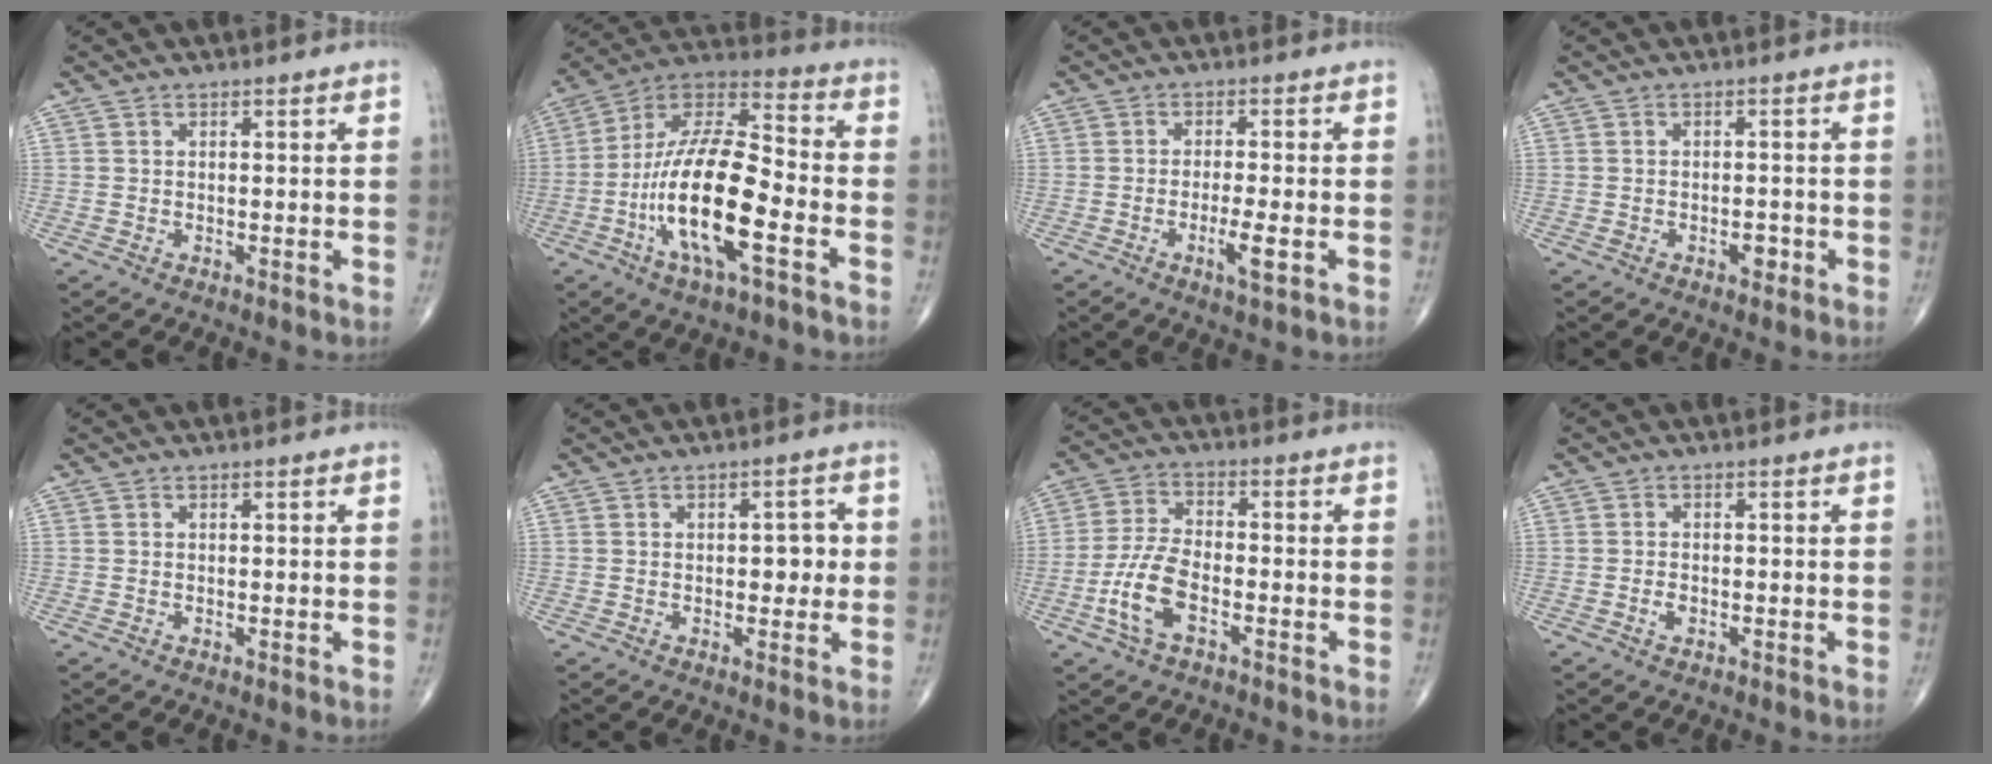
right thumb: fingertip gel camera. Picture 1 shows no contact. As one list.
[{"total": 19.9, "force": [-6.3, 6.7, 17.7], "torque": [-0.336, 0.043, -0.115]}, {"total": 4.6, "force": [-1.7, 0.8, 4.2], "torque": [-0.078, -0.003, -0.031]}, {"total": 2.2, "force": [-1.0, 1.3, 1.6], "torque": [-0.018, 0.009, -0.012]}, {"total": 0.0}, {"total": 4.0, "force": [0.1, 2.3, 3.2], "torque": [-0.021, 0.003, -0.001]}, {"total": 8.7, "force": [-3.5, 4.0, 6.9], "torque": [-0.151, 0.022, -0.071]}, {"total": 1.4, "force": [-0.6, 0.8, 1.0], "torque": [-0.018, 0.003, -0.013]}]